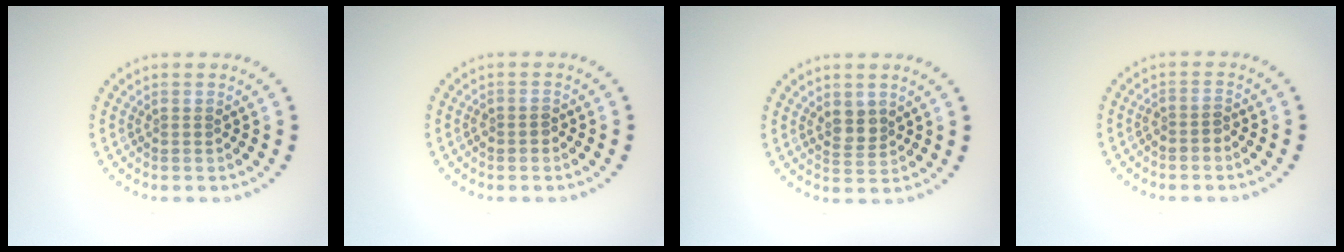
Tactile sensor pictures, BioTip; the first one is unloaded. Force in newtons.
{"total": 0.9, "press": 0.8, "slide": 0.4}
{"total": 1.9, "press": 1.7, "slide": 0.8}
{"total": 1.1, "press": 1.0, "slide": 0.6}